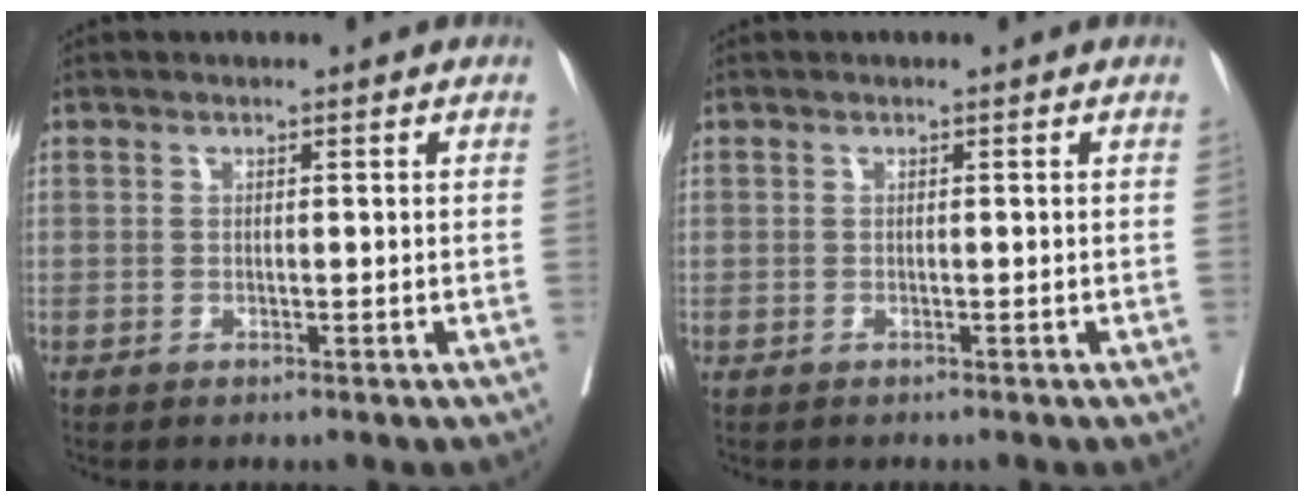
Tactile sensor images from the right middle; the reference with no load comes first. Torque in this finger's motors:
{"motor_torque": [0.11, -0.22, 0.04, 0.01]}